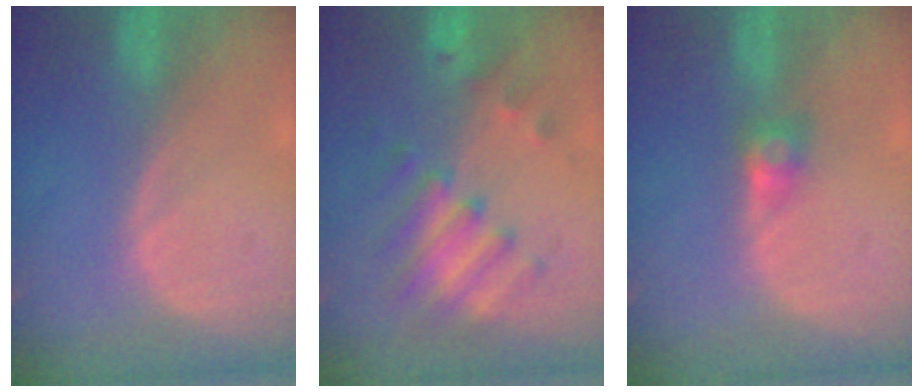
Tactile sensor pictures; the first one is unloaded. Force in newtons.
{"total": 7.1, "press": 6.8, "slide": 2.0}
{"total": 2.6, "press": 2.3, "slide": 1.0}